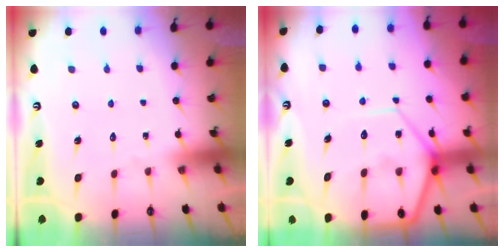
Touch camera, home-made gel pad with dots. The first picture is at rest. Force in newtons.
{"total": 12.0, "press": 11.9, "slide": 1.0}